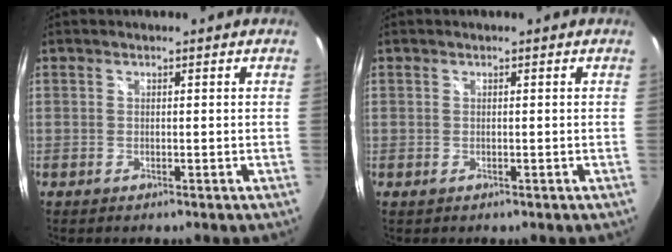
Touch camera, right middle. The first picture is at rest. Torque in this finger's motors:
{"motor_torque": [0.05, -0.15, 0.02, 0.00]}